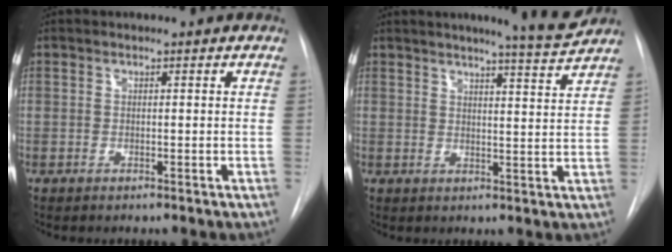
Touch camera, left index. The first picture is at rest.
{"total": 6.7, "force": [6.2, -0.8, 2.5], "torque": [-0.043, -0.023, 0.075]}